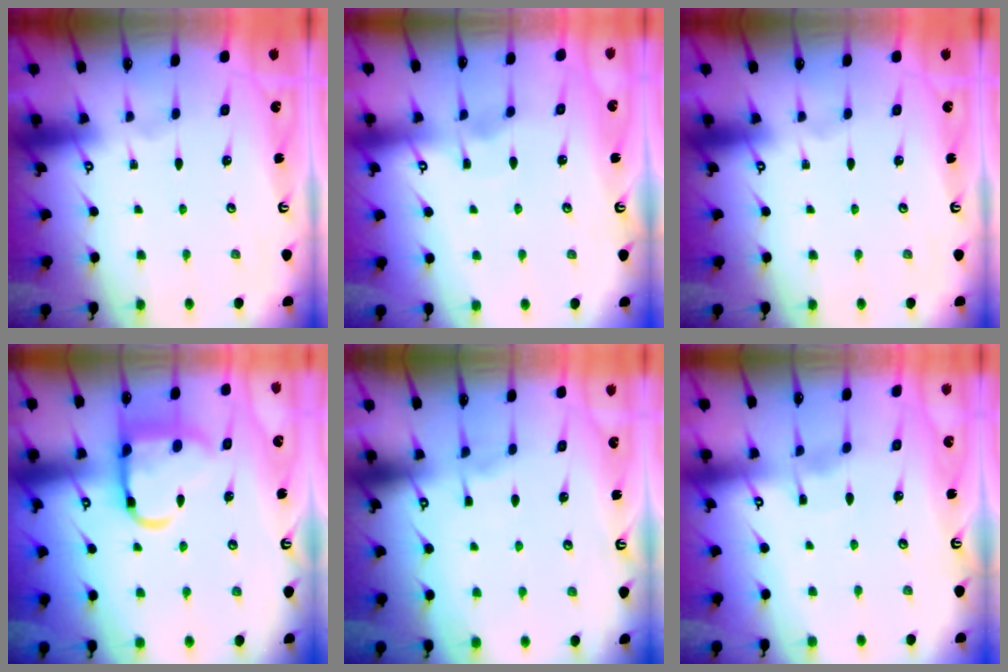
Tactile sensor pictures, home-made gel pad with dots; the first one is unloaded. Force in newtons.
{"total": 3.2, "press": 3.1, "slide": 0.5}
{"total": 0.0}
{"total": 13.3, "press": 13.2, "slide": 1.6}
{"total": 3.2, "press": 3.1, "slide": 0.4}
{"total": 4.0, "press": 3.9, "slide": 0.5}